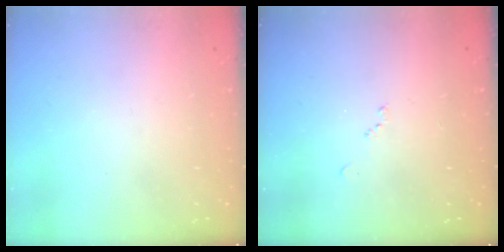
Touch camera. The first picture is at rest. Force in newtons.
{"total": 8.0, "press": 7.9, "slide": 1.0}